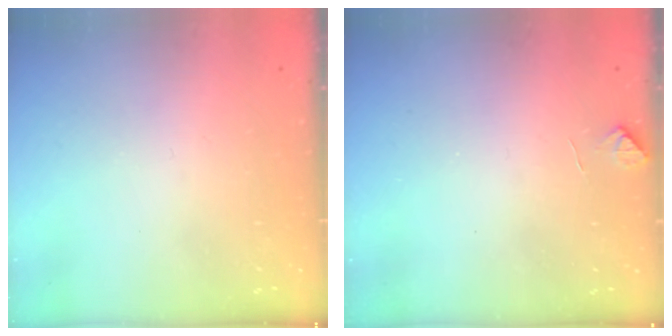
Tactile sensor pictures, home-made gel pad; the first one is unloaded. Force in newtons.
{"total": 4.0, "press": 3.9, "slide": 0.6}